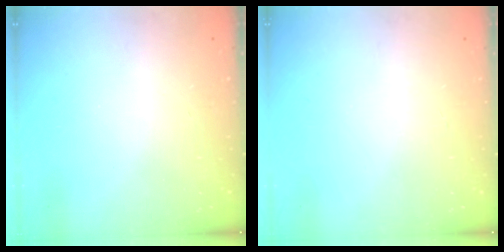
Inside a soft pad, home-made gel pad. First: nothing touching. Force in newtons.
{"total": 0.0}